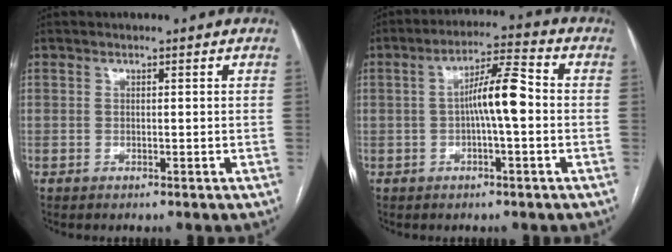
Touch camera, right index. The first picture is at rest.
{"total": 7.5, "force": [-0.5, 0.8, 7.4], "torque": [-0.132, 0.020, -0.012]}